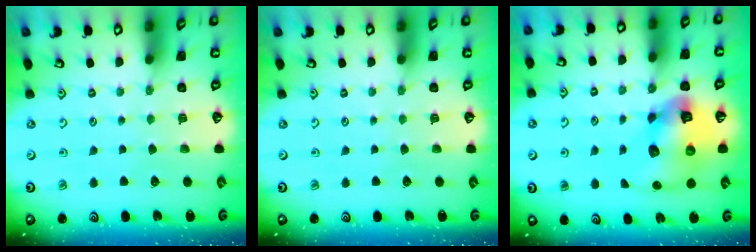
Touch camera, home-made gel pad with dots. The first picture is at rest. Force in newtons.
{"total": 0.0}
{"total": 15.1, "press": 15.0, "slide": 2.1}